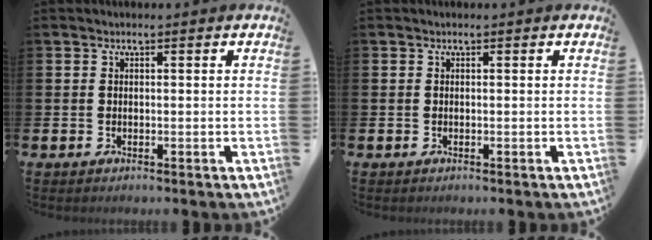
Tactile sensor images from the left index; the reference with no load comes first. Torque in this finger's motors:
{"motor_torque": [0.00, 0.00, 0.00, 0.00]}